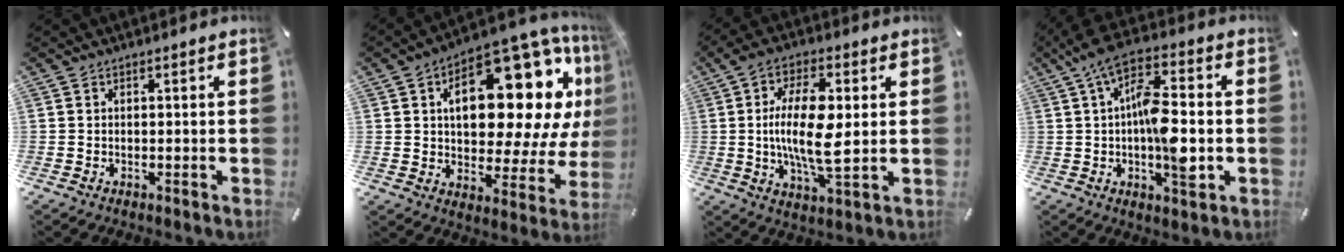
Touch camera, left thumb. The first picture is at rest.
{"total": 24.4, "force": [8.7, 12.6, 18.9], "torque": [-0.255, -0.064, 0.145]}
{"total": 14.5, "force": [1.1, 5.4, 13.4], "torque": [-0.262, -0.004, 0.017]}
{"total": 14.7, "force": [-0.4, 6.0, 13.4], "torque": [-0.235, -0.008, -0.011]}